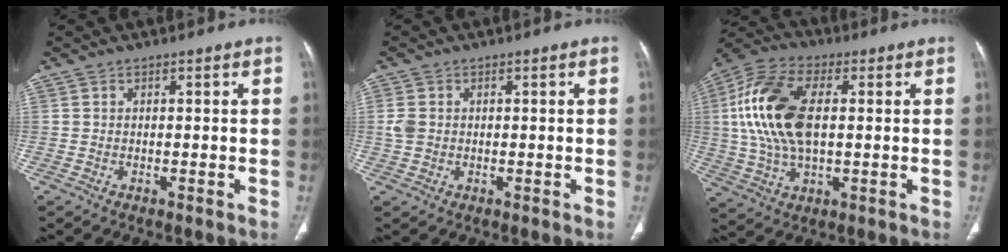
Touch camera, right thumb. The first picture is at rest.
{"total": 2.7, "force": [0.1, 2.2, 1.6], "torque": [-0.039, 0.002, 0.003]}
{"total": 17.7, "force": [2.2, 9.7, 14.7], "torque": [-0.306, 0.013, 0.039]}